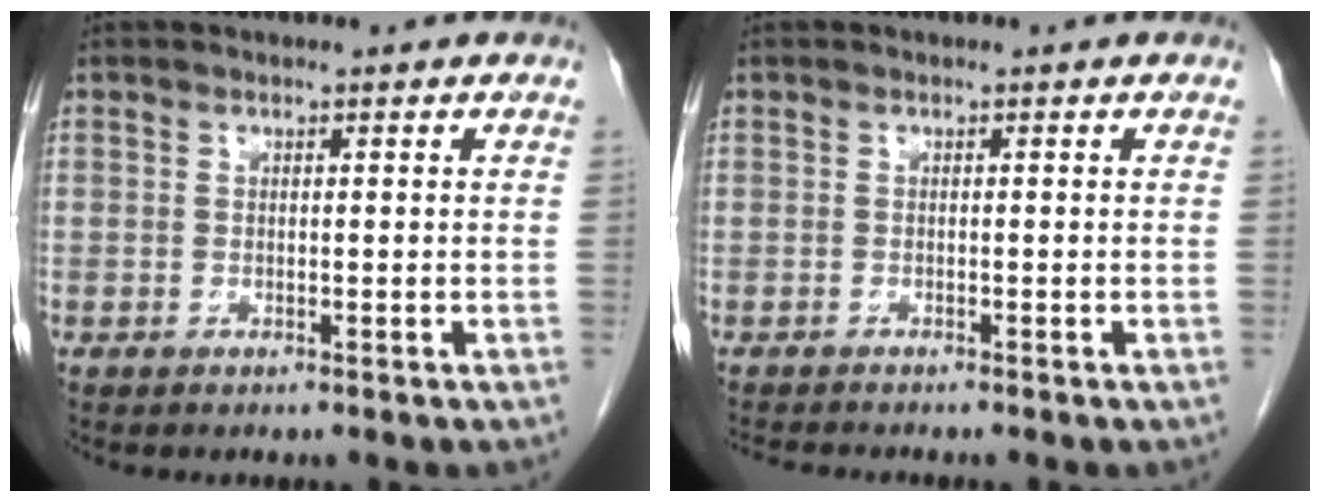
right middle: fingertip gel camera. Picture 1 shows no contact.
{"total": 3.3, "force": [-3.1, 0.0, 1.1], "torque": [-0.012, -0.009, -0.049]}